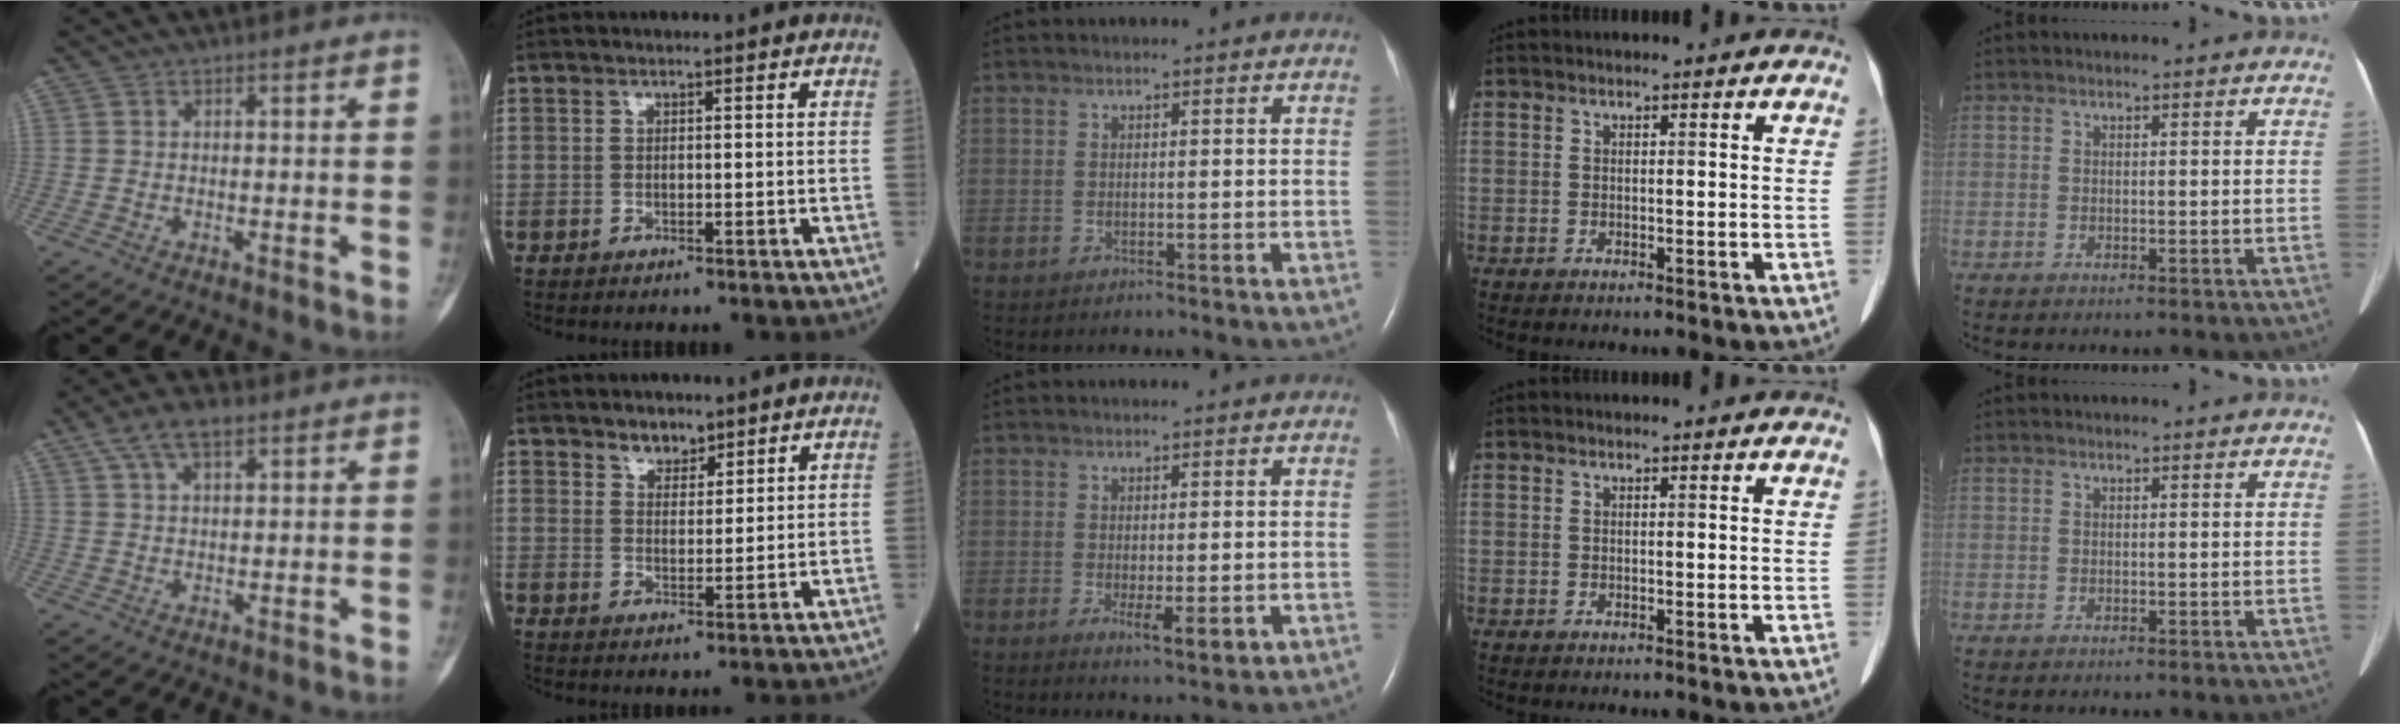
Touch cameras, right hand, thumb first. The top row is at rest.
{"thumb": {"total": 6.7, "force": [3.8, 3.3, 4.4], "torque": [-0.070, 0.005, 0.069]}, "index": {"total": 3.0, "force": [2.5, 1.2, 1.1], "torque": [-0.020, -0.002, 0.044]}, "middle": {"total": 4.3, "force": [-1.3, 1.2, 3.9], "torque": [-0.057, -0.009, -0.013]}}